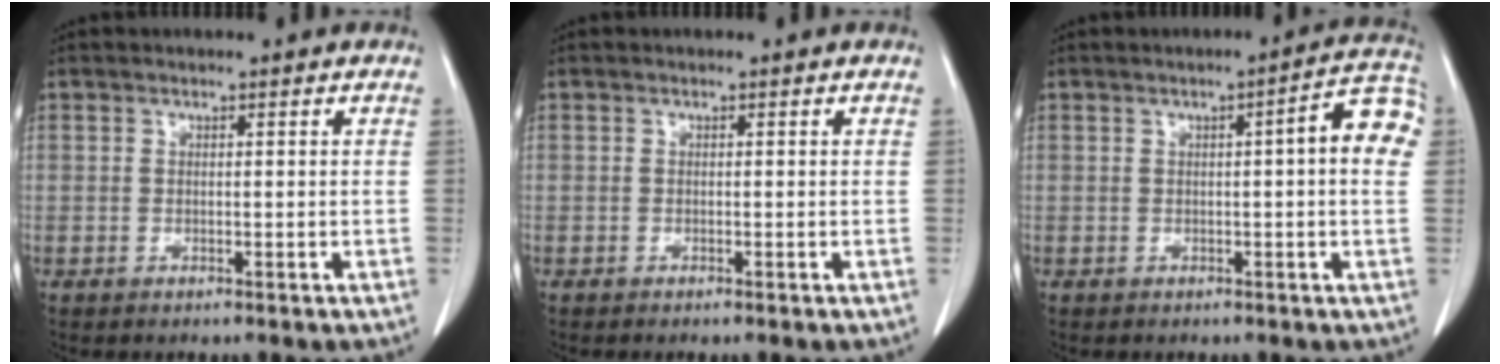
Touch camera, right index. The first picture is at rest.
{"total": 0.0}
{"total": 7.2, "force": [1.1, 0.8, 7.1], "torque": [-0.082, 0.022, 0.004]}